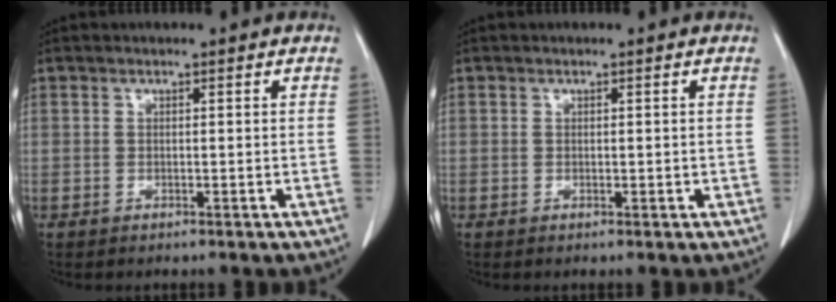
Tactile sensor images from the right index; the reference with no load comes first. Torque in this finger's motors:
{"motor_torque": [-0.21, 0.45, -0.04, 0.01]}